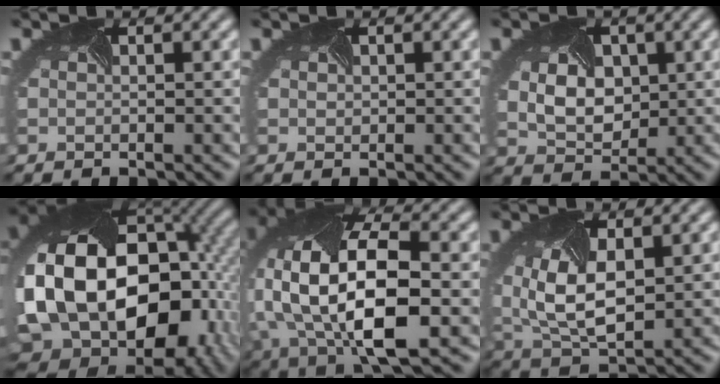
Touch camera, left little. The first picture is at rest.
{"total": 0.5, "force": [0.2, 0.5, 0.1], "torque": [-0.003, -0.004, 0.006]}
{"total": 4.9, "force": [0.6, 3.8, 3.1], "torque": [-0.060, -0.001, 0.009]}
{"total": 20.7, "force": [-1.6, 14.5, 14.7], "torque": [-0.289, -0.028, 0.005]}
{"total": 14.7, "force": [-0.8, 8.0, 12.3], "torque": [-0.242, -0.016, -0.009]}
{"total": 7.1, "force": [0.7, 3.9, 5.9], "torque": [-0.135, -0.005, 0.013]}